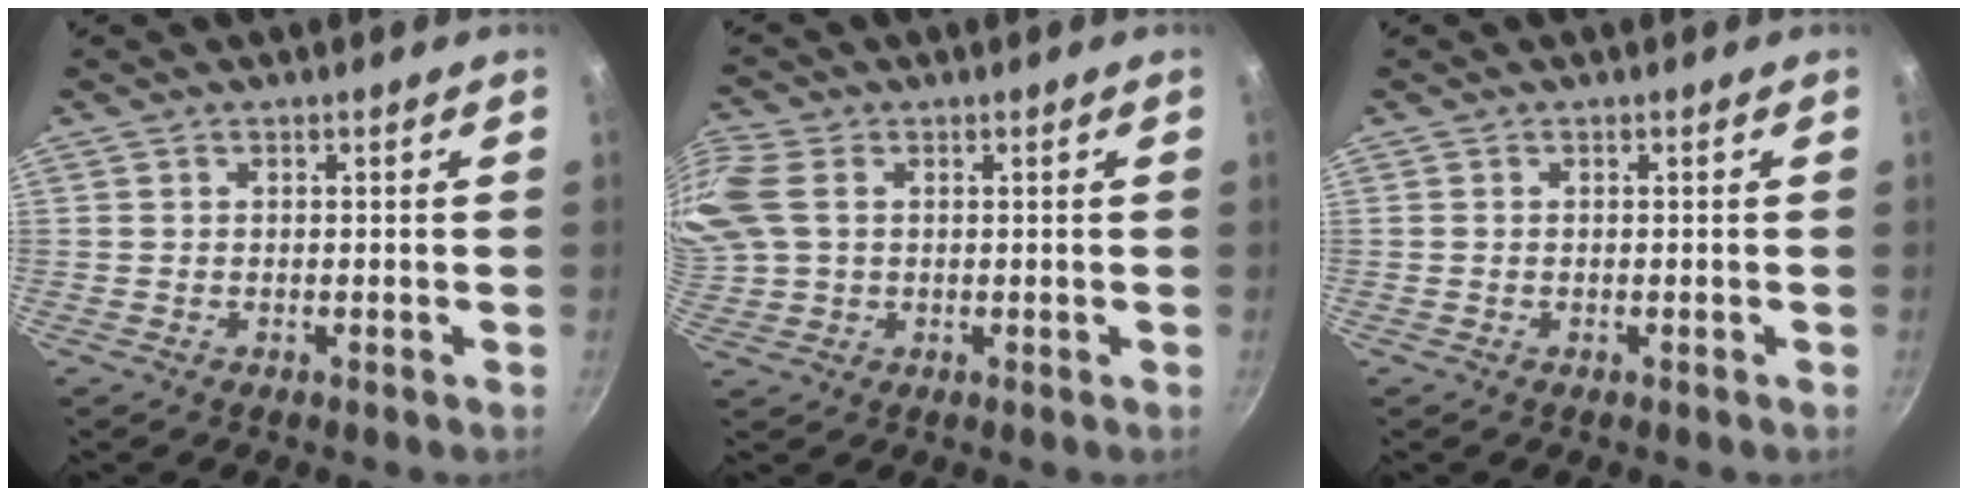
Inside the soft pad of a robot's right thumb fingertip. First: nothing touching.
{"total": 8.2, "force": [1.7, 5.9, 5.4], "torque": [-0.120, 0.012, 0.032]}
{"total": 0.0}